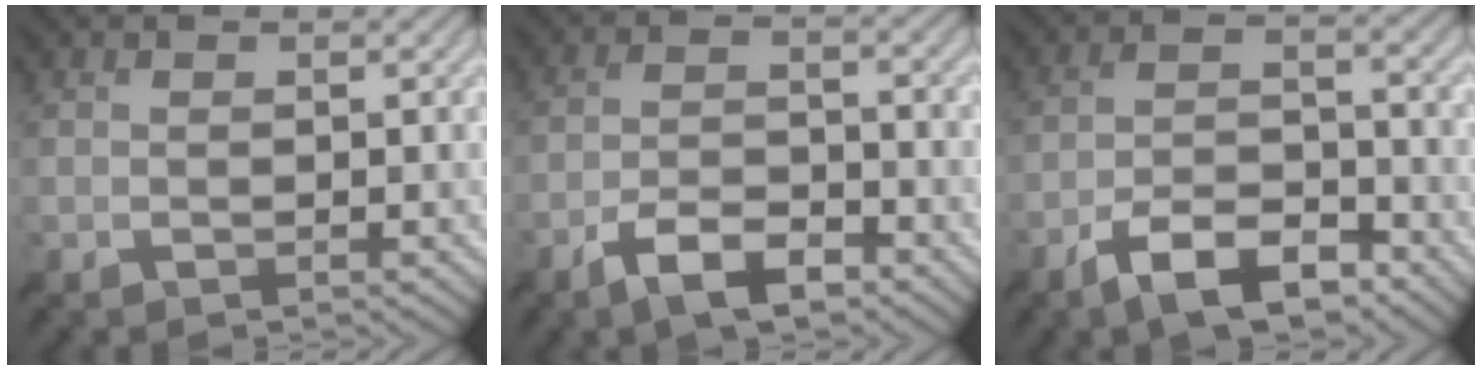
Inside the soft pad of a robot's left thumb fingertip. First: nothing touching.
{"total": 6.5, "force": [-4.6, 2.0, 4.1], "torque": [-0.081, 0.000, -0.086]}
{"total": 8.8, "force": [-6.2, 3.0, 5.5], "torque": [-0.095, -0.001, -0.121]}